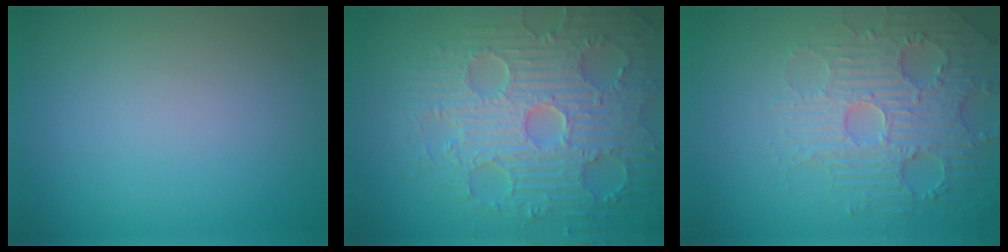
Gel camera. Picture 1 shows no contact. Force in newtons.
{"total": 9.1, "press": 6.7, "slide": 6.2}
{"total": 4.5, "press": 4.5, "slide": 0.9}